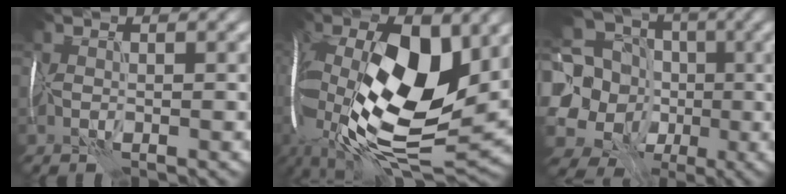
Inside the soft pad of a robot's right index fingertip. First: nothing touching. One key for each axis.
{"total": 18.2, "fx": 0.1, "fy": 9.1, "fz": 15.7, "tx": -0.325, "ty": -0.010, "tz": 0.003}
{"total": 17.9, "fx": -0.8, "fy": 16.2, "fz": 7.6, "tx": -0.168, "ty": 0.021, "tz": -0.053}